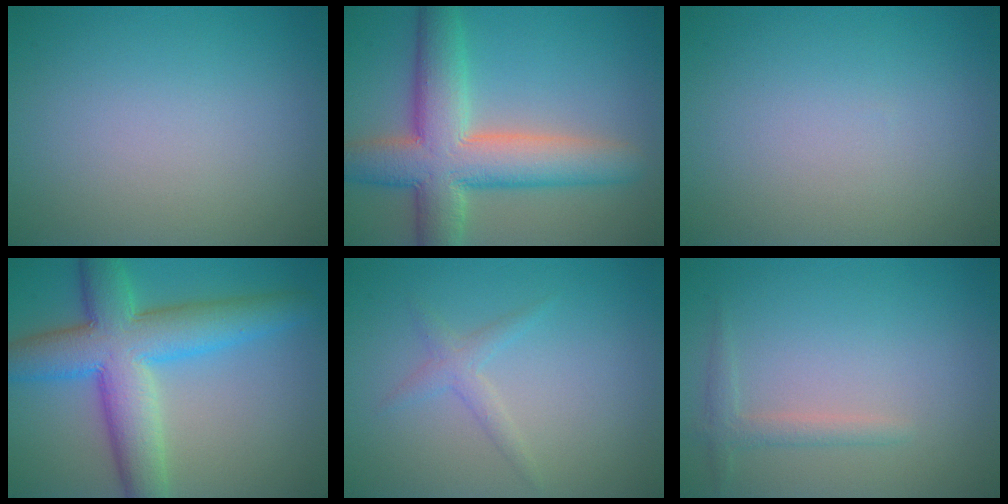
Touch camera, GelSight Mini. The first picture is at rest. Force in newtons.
{"total": 9.3, "press": 9.3, "slide": 0.7}
{"total": 0.0}
{"total": 9.4, "press": 9.4, "slide": 0.1}
{"total": 1.4, "press": 1.4, "slide": 0.1}
{"total": 1.5, "press": 1.5, "slide": 0.1}